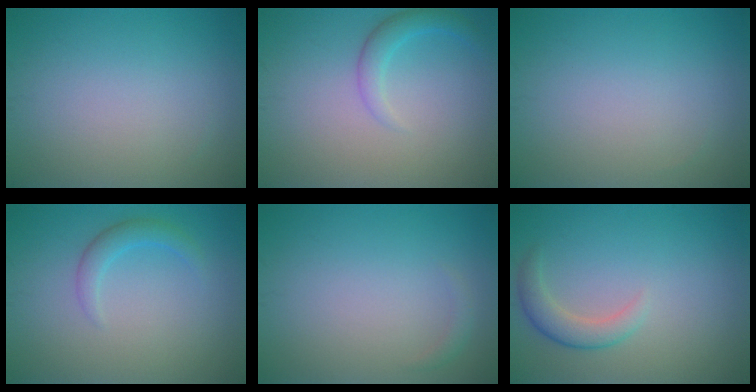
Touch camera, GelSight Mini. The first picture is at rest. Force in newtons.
{"total": 2.2, "press": 2.2, "slide": 0.1}
{"total": 0.0}
{"total": 1.9, "press": 1.9, "slide": 0.1}
{"total": 0.7, "press": 0.7, "slide": 0.1}
{"total": 2.5, "press": 2.5, "slide": 0.3}